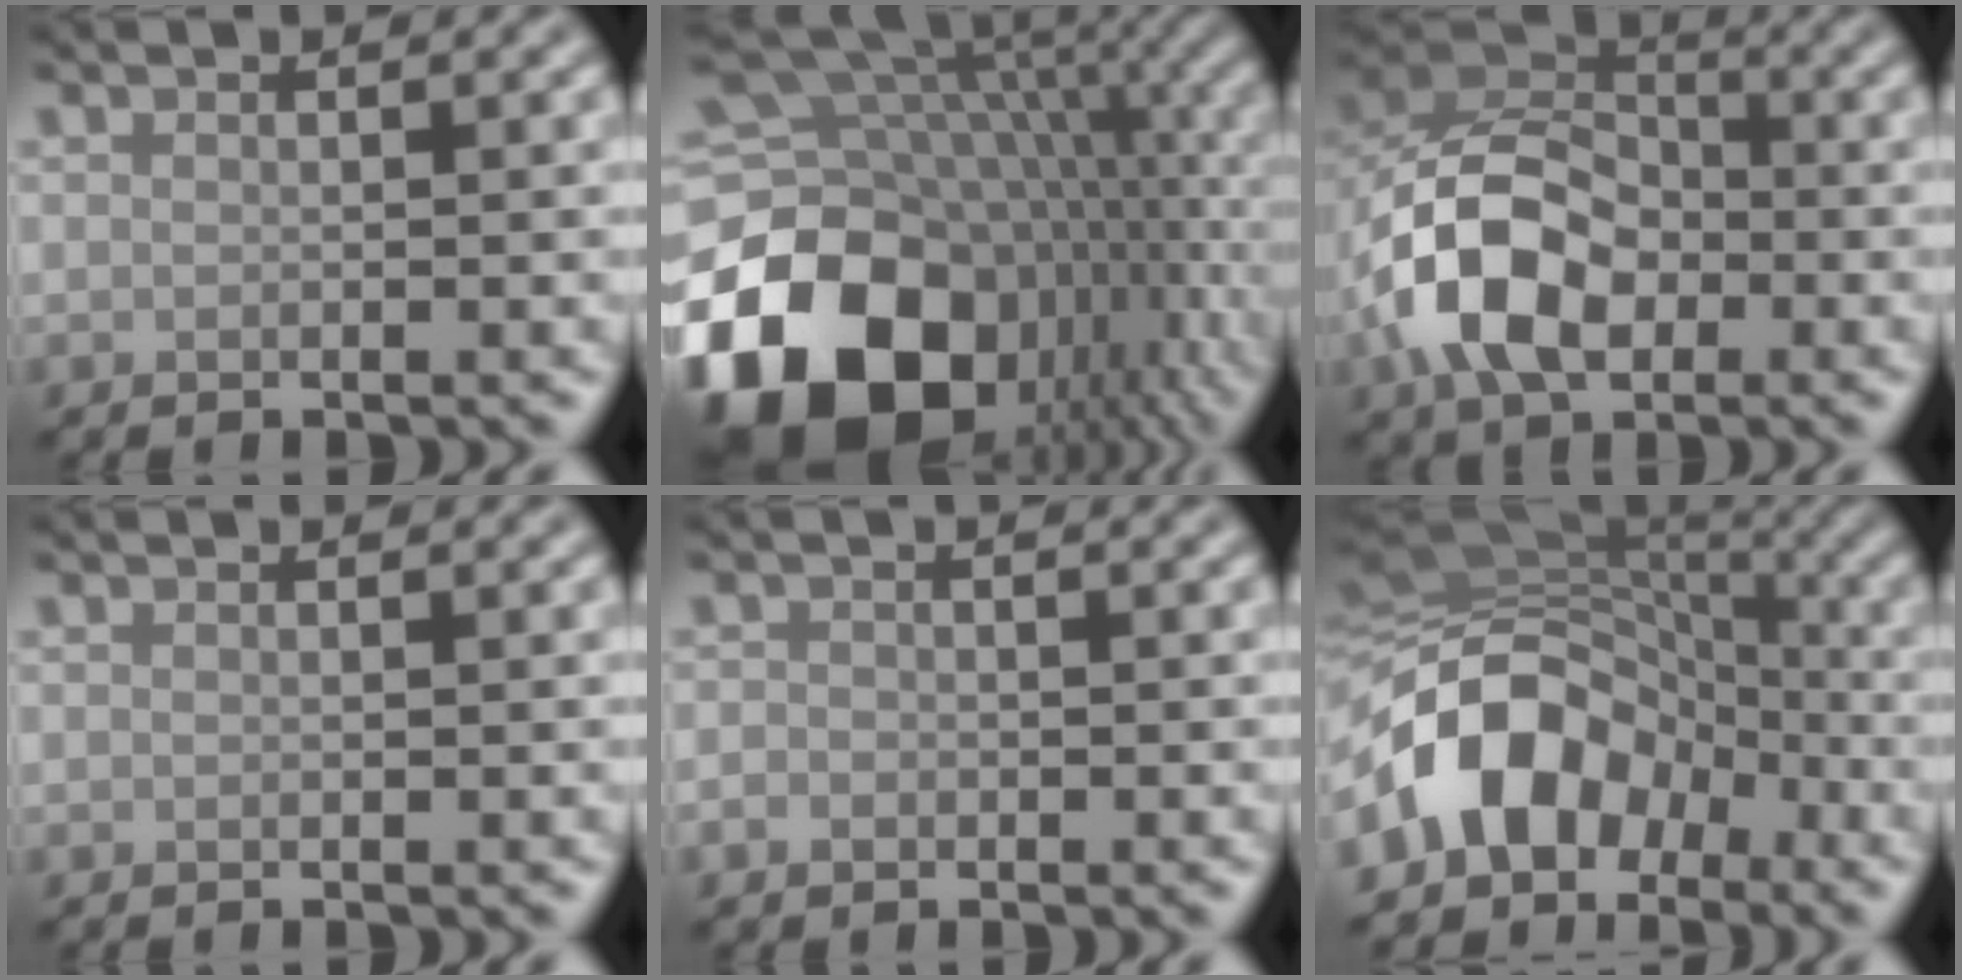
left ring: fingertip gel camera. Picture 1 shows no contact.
{"total": 20.9, "force": [-6.4, 15.3, 12.7], "torque": [-0.268, -0.030, -0.091]}
{"total": 9.3, "force": [-2.6, 6.3, 6.3], "torque": [-0.126, 0.006, -0.059]}
{"total": 0.0}
{"total": 1.1, "force": [-0.5, 0.9, 0.3], "torque": [-0.001, -0.003, -0.012]}
{"total": 10.2, "force": [-4.4, 7.4, 5.3], "torque": [-0.088, 0.013, -0.100]}